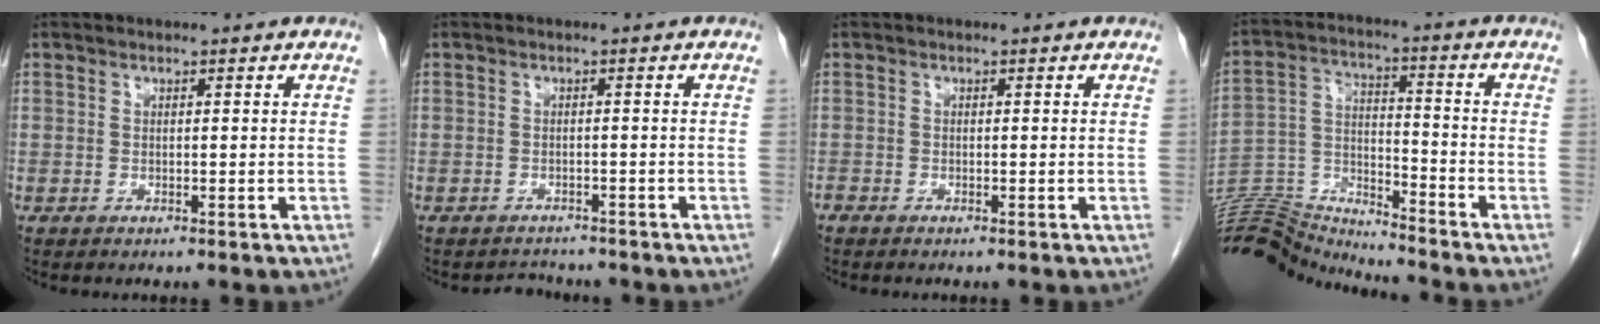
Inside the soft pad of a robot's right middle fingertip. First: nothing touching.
{"total": 2.3, "force": [-2.1, 0.9, -0.4], "torque": [0.002, -0.003, -0.032]}
{"total": 1.1, "force": [-1.0, 0.3, 0.1], "torque": [-0.005, -0.002, -0.021]}
{"total": 13.6, "force": [-13.6, -0.5, 0.5], "torque": [-0.015, 0.037, -0.254]}